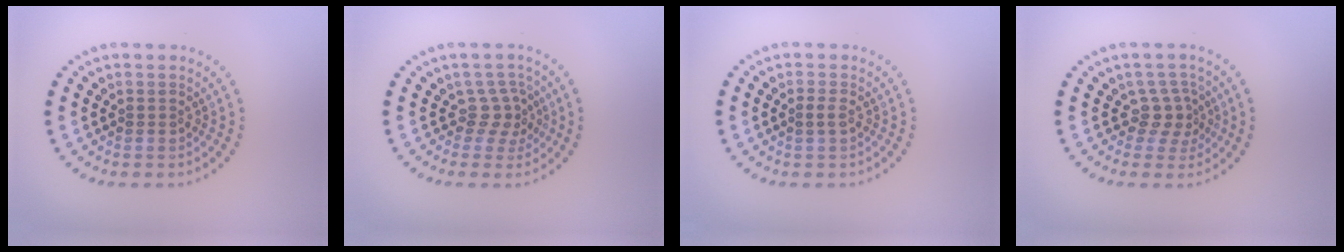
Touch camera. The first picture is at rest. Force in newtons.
{"total": 2.2, "press": 1.5, "slide": 1.6}
{"total": 0.9, "press": 0.9, "slide": 0.2}
{"total": 2.3, "press": 1.7, "slide": 1.5}